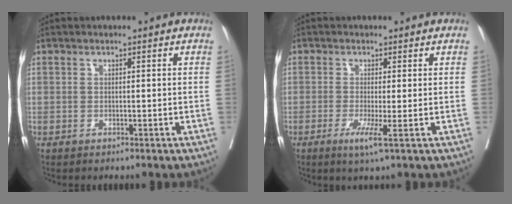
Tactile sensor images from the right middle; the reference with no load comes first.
{"total": 3.3, "force": [-1.2, -0.4, 3.0], "torque": [-0.057, -0.012, -0.022]}